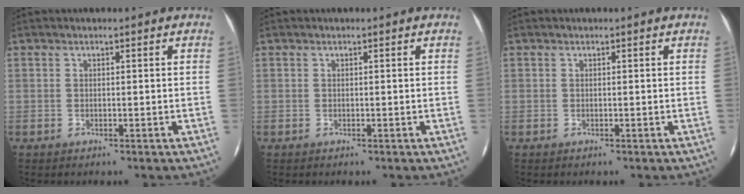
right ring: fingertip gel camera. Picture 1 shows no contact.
{"total": 0.0}
{"total": 0.0}